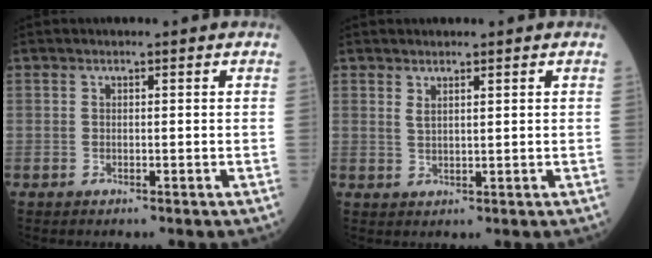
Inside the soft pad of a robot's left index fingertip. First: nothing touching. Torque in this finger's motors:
{"motor_torque": [0.05, 0.11, -0.01, 0.00]}